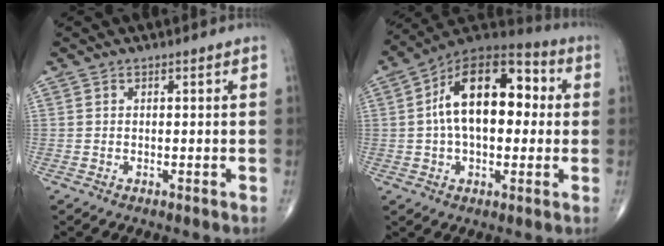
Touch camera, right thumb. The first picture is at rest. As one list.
[{"total": 18.9, "force": [2.1, 10.7, 15.4], "torque": [-0.228, 0.038, 0.023]}]